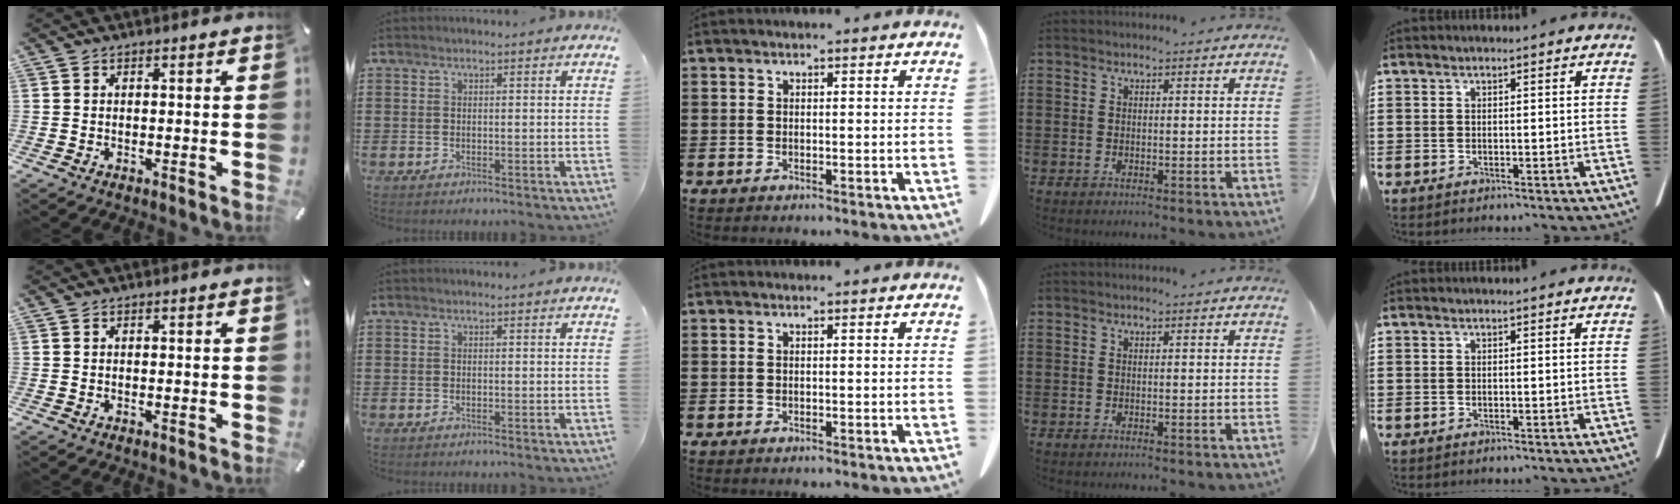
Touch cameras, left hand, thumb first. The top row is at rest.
{}